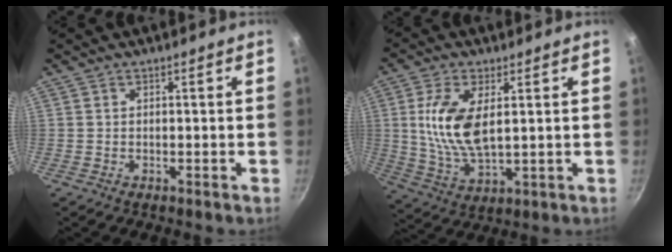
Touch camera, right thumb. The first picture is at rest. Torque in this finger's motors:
{"motor_torque": [0.75, 0.68, 1.25, -0.13, 0.26]}